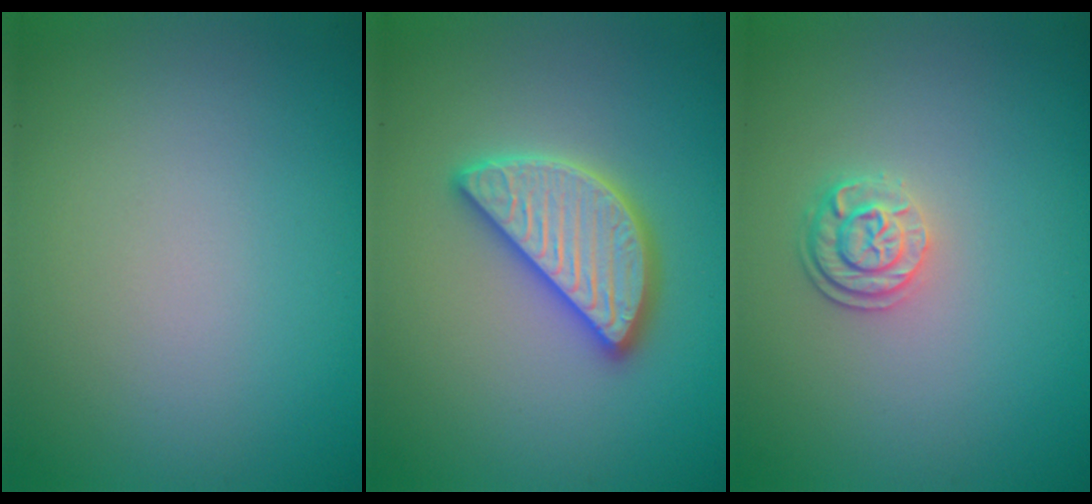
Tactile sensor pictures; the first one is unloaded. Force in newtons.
{"total": 4.8, "press": 4.7, "slide": 0.4}
{"total": 2.1, "press": 1.8, "slide": 1.2}